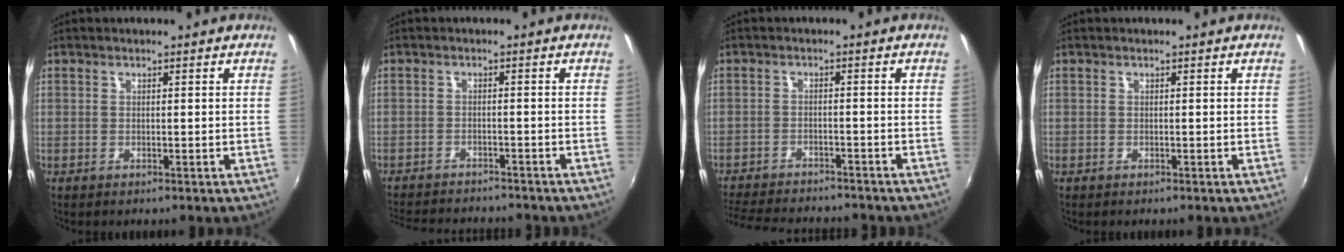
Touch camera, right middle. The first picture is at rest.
{"total": 10.8, "force": [-9.8, 2.5, 3.8], "torque": [-0.095, -0.011, -0.149]}
{"total": 13.4, "force": [-12.0, 3.1, 5.2], "torque": [-0.121, -0.015, -0.182]}
{"total": 0.0}